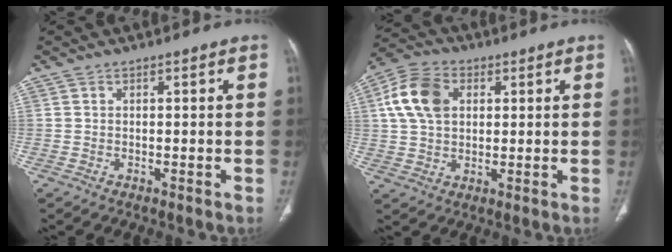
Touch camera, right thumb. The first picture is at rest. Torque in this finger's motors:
{"motor_torque": [-0.61, 0.76, 0.62, -0.61, 0.26]}